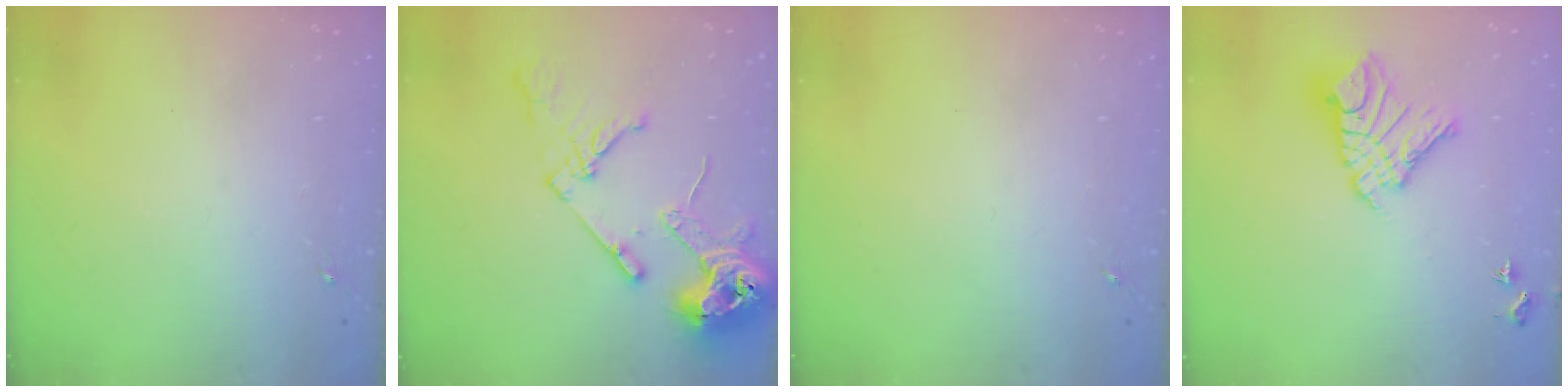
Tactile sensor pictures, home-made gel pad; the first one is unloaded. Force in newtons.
{"total": 17.0, "press": 16.9, "slide": 1.9}
{"total": 0.0}
{"total": 14.0, "press": 14.0, "slide": 1.3}